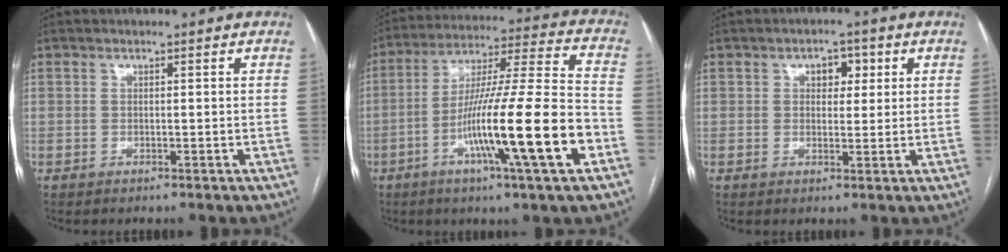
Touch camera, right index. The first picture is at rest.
{"total": 19.9, "force": [-7.1, -0.3, 18.6], "torque": [-0.313, -0.014, -0.124]}
{"total": 3.6, "force": [1.3, 2.2, 2.5], "torque": [-0.032, 0.011, 0.018]}